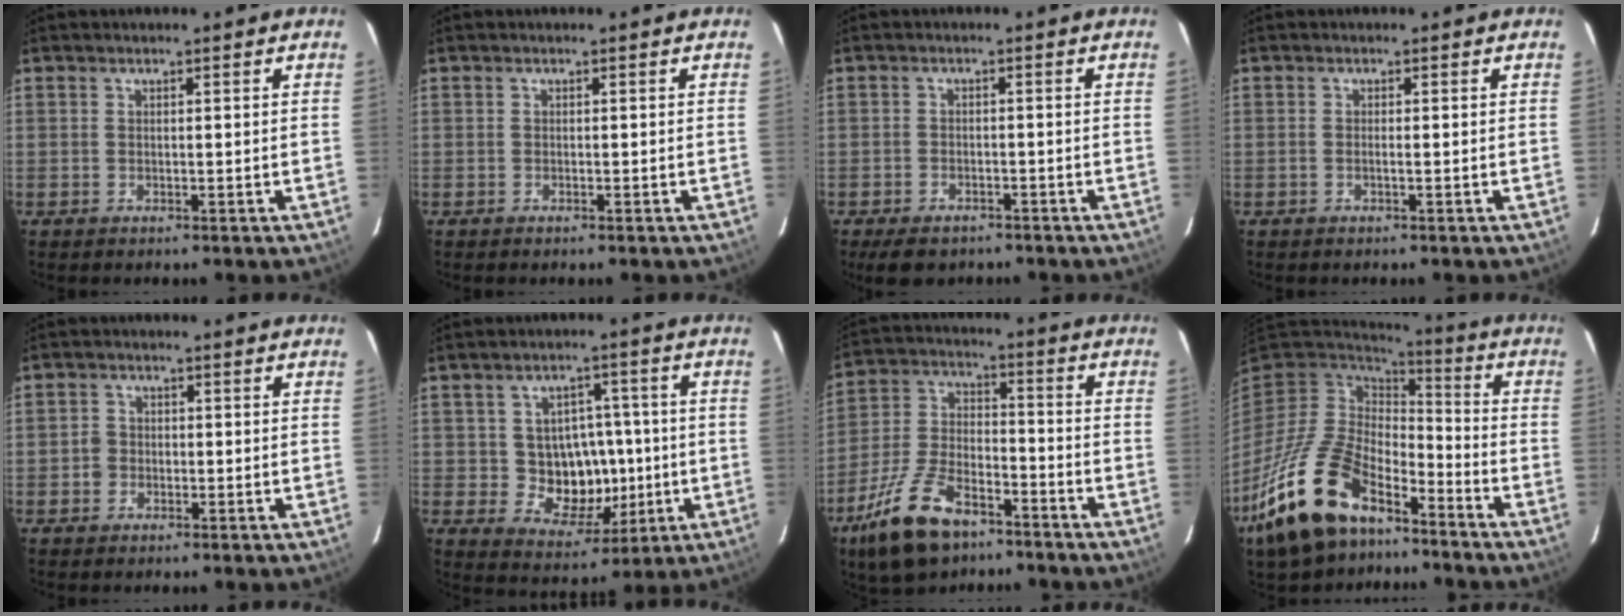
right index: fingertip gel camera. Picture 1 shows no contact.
{"total": 0.0}
{"total": 6.0, "force": [-4.5, 3.1, 2.5], "torque": [-0.060, -0.006, -0.064]}
{"total": 0.6, "force": [-0.3, -0.2, 0.5], "torque": [-0.010, 0.001, -0.007]}
{"total": 2.4, "force": [-0.9, 2.2, 0.4], "torque": [-0.009, 0.005, -0.019]}
{"total": 10.1, "force": [-0.9, 8.8, 4.9], "torque": [-0.096, 0.009, 0.003]}
{"total": 16.1, "force": [-10.4, 7.6, 9.7], "torque": [-0.212, -0.007, -0.186]}
{"total": 21.6, "force": [-13.9, 10.5, 12.7], "torque": [-0.277, -0.027, -0.247]}